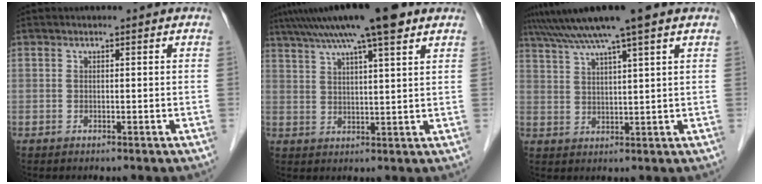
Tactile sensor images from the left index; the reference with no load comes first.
{"total": 14.2, "force": [10.4, 0.8, 9.7], "torque": [-0.167, 0.040, 0.156]}
{"total": 7.1, "force": [5.1, -1.0, 4.8], "torque": [-0.087, 0.033, 0.086]}